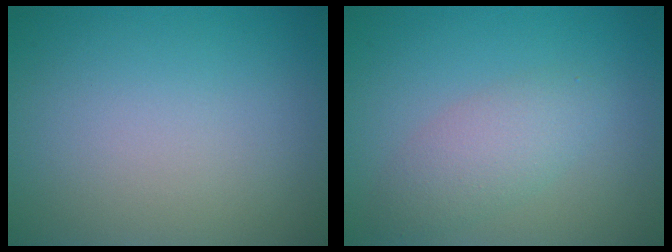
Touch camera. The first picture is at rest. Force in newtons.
{"total": 2.9, "press": 2.9, "slide": 0.1}